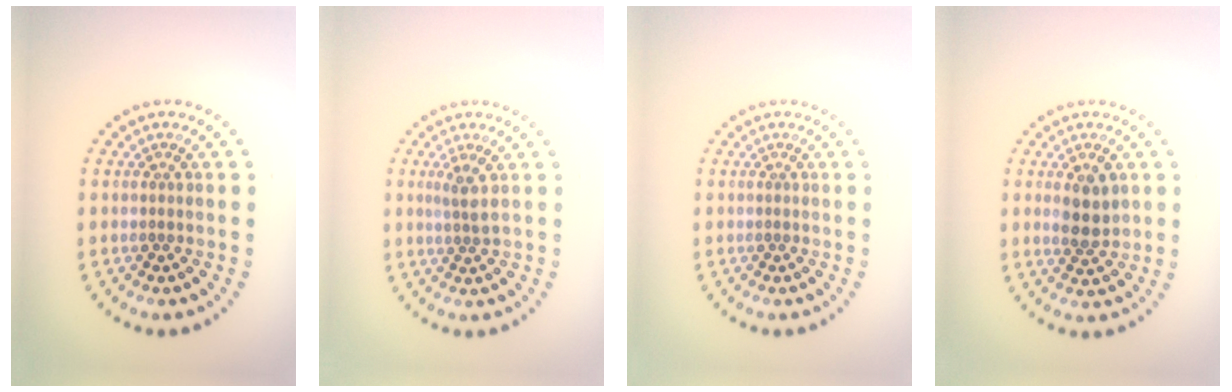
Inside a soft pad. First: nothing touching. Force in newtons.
{"total": 1.7, "press": 1.1, "slide": 1.2}
{"total": 0.0}
{"total": 2.9, "press": 2.8, "slide": 0.9}